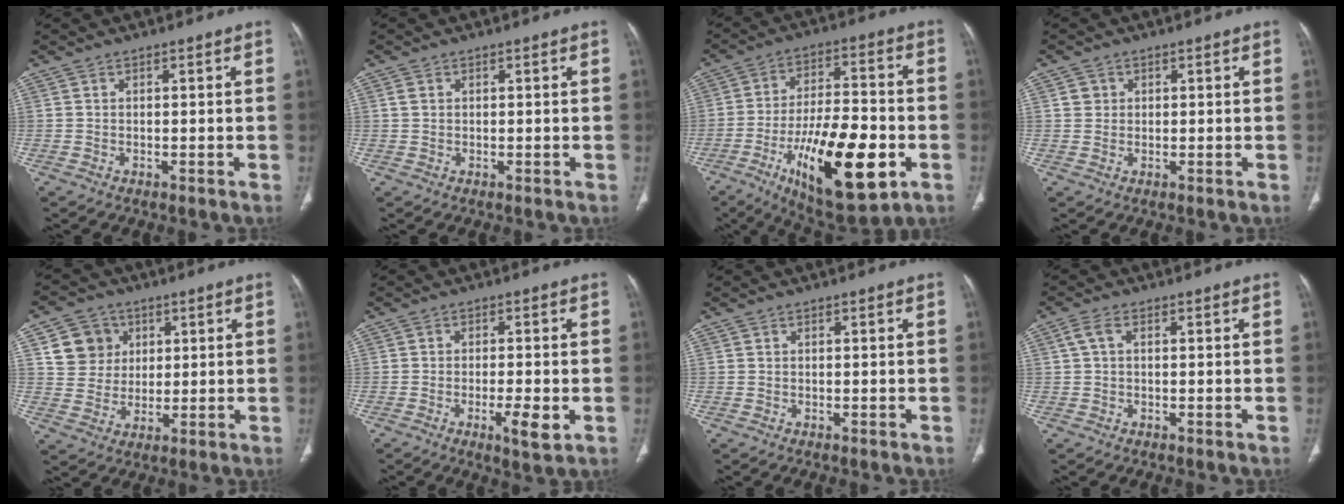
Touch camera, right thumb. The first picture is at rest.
{"total": 0.9, "force": [0.3, 0.7, 0.5], "torque": [-0.010, 0.004, 0.006]}
{"total": 22.6, "force": [-8.0, 8.6, 19.3], "torque": [-0.314, 0.016, -0.117]}
{"total": 1.9, "force": [0.6, 1.8, 0.4], "torque": [0.003, -0.001, 0.008]}
{"total": 8.6, "force": [3.1, 7.7, 2.3], "torque": [-0.009, -0.004, 0.058]}
{"total": 5.1, "force": [-1.7, 1.1, 4.7], "torque": [-0.079, -0.008, -0.028]}
{"total": 0.0}
{"total": 2.4, "force": [0.5, 1.3, 2.0], "torque": [-0.045, 0.013, 0.011]}